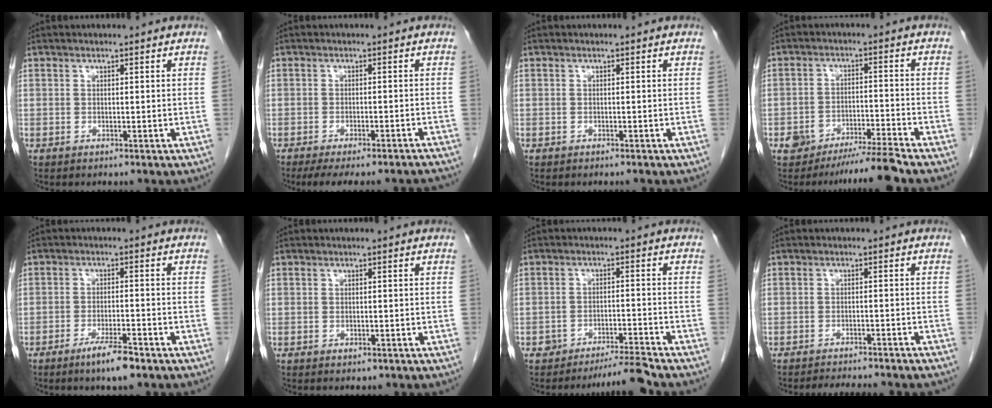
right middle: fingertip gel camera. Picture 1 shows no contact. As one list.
[{"total": 12.8, "force": [-11.6, 1.2, 5.1], "torque": [-0.067, -0.007, -0.144]}, {"total": 0.5, "force": [-0.5, 0.0, 0.2], "torque": [-0.009, -0.001, -0.008]}, {"total": 5.6, "force": [-4.9, -0.8, 2.5], "torque": [-0.039, -0.009, -0.087]}, {"total": 5.2, "force": [-3.6, 0.5, 3.7], "torque": [-0.070, -0.007, -0.061]}, {"total": 1.1, "force": [-0.6, 0.7, 0.5], "torque": [-0.007, 0.001, -0.004]}, {"total": 4.2, "force": [-4.0, -0.9, 1.0], "torque": [-0.016, -0.009, -0.066]}, {"total": 7.6, "force": [-6.9, 0.4, 3.0], "torque": [-0.036, -0.007, -0.094]}]